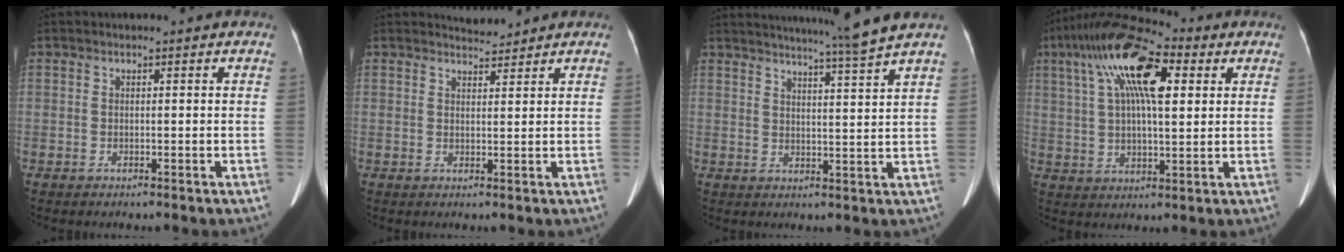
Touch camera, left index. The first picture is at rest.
{"total": 2.2, "force": [2.2, 0.1, -0.2], "torque": [-0.003, 0.001, 0.040]}
{"total": 10.1, "force": [8.8, -2.4, 4.4], "torque": [-0.067, -0.021, 0.119]}
{"total": 16.0, "force": [6.1, 5.1, 14.0], "torque": [-0.274, 0.042, 0.101]}